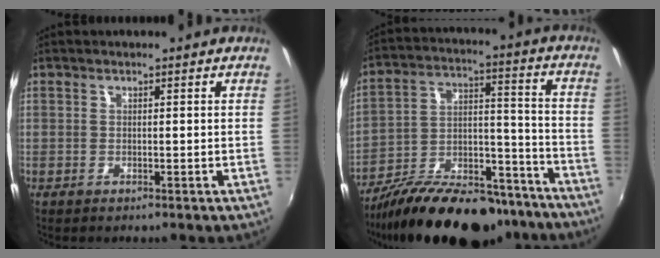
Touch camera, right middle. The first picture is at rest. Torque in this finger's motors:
{"motor_torque": [1.07, -1.07, 0.52, 0.17]}